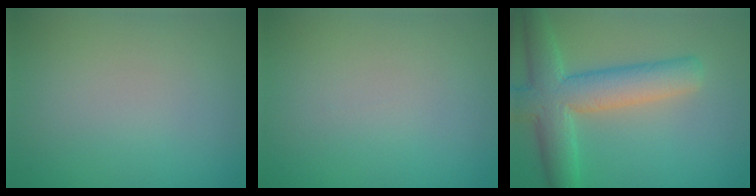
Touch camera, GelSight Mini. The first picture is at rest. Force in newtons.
{"total": 0.0}
{"total": 7.1, "press": 7.1, "slide": 0.5}